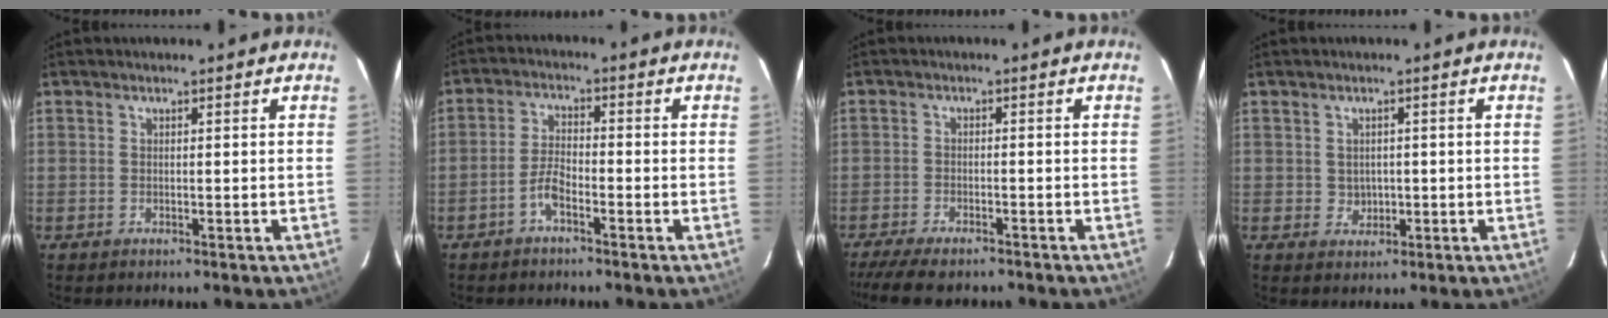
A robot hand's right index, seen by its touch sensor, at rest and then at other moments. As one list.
[{"total": 3.8, "force": [-2.5, 1.2, 2.6], "torque": [-0.064, 0.009, -0.050]}, {"total": 9.7, "force": [-8.3, 2.3, 4.6], "torque": [-0.112, -0.029, -0.139]}, {"total": 2.5, "force": [0.1, 2.4, 0.7], "torque": [-0.009, 0.003, 0.008]}]